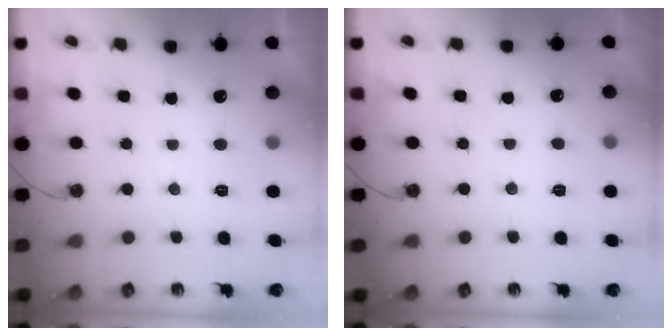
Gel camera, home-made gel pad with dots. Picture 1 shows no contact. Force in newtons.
{"total": 4.0, "press": 3.9, "slide": 0.6}